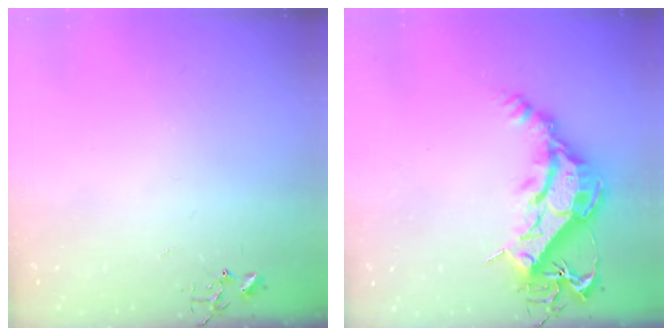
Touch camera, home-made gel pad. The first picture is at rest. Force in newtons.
{"total": 14.3, "press": 14.2, "slide": 1.5}